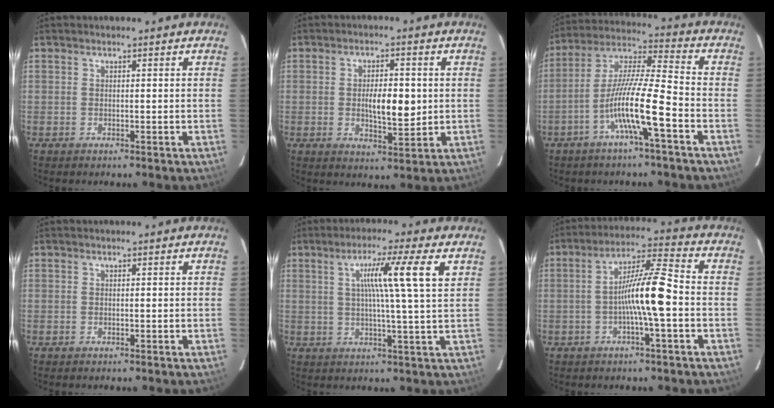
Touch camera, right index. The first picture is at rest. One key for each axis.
{"total": 6.7, "fx": 0.1, "fy": 2.3, "fz": 6.3, "tx": -0.103, "ty": -0.003, "tz": 0.004}
{"total": 12.1, "fx": -5.0, "fy": 0.0, "fz": 11.1, "tx": -0.217, "ty": 0.009, "tz": -0.095}
{"total": 0.0}
{"total": 9.9, "fx": 3.5, "fy": -1.4, "fz": 9.2, "tx": -0.149, "ty": 0.010, "tz": 0.053}
{"total": 9.8, "fx": -1.7, "fy": 0.2, "fz": 9.6, "tx": -0.174, "ty": 0.016, "tz": -0.036}